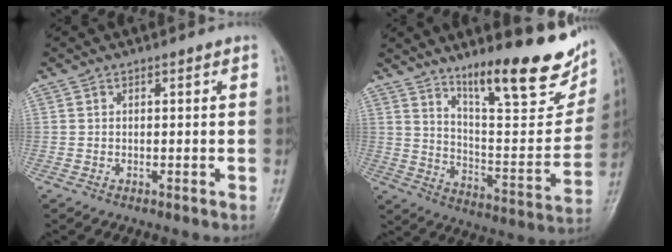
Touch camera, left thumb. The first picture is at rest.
{"total": 22.1, "force": [14.2, 5.7, 15.9], "torque": [-0.186, -0.073, 0.225]}